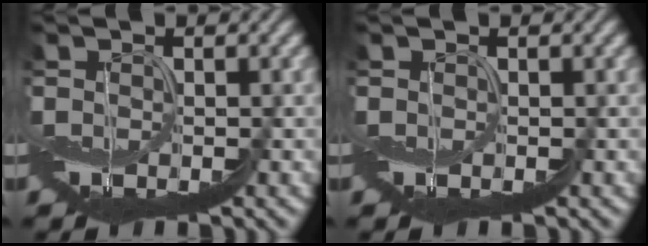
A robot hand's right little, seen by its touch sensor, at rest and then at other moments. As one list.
[{"total": 0.0}]